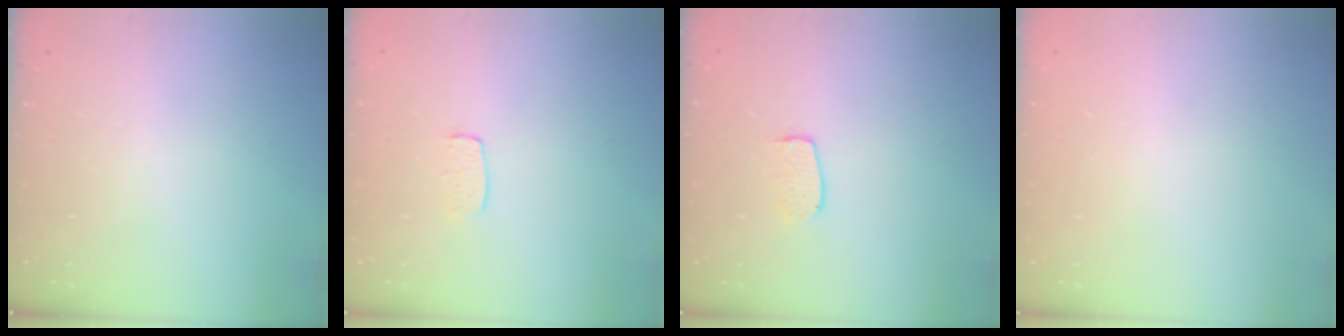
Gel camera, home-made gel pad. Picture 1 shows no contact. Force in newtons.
{"total": 5.1, "press": 5.1, "slide": 0.4}
{"total": 6.0, "press": 6.0, "slide": 0.4}
{"total": 0.0}